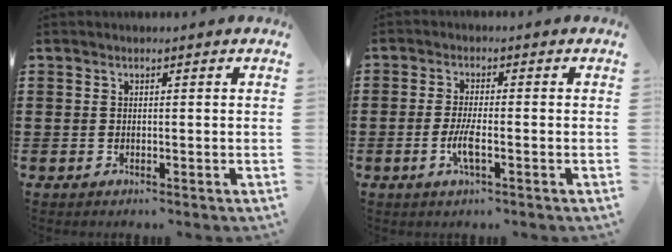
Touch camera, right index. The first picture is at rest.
{"total": 3.8, "force": [-1.3, 0.7, 3.5], "torque": [-0.082, -0.009, -0.029]}